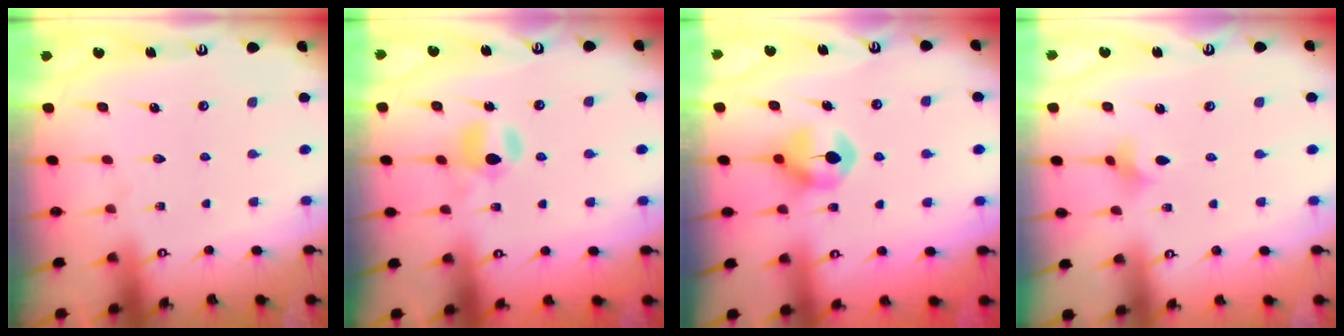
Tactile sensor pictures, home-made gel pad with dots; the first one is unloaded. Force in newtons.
{"total": 6.7, "press": 6.6, "slide": 0.9}
{"total": 7.4, "press": 7.3, "slide": 0.3}
{"total": 2.0, "press": 1.9, "slide": 0.6}